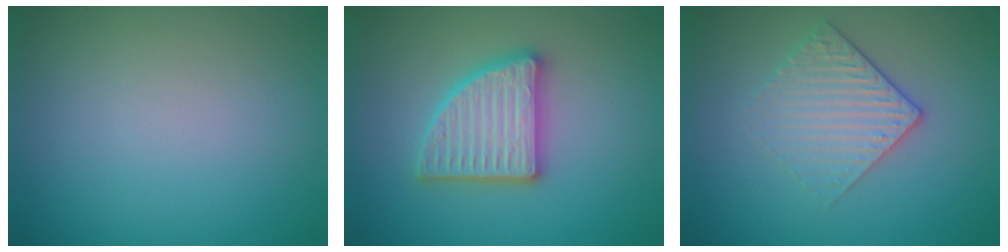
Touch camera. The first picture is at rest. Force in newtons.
{"total": 5.0, "press": 5.0, "slide": 0.7}
{"total": 3.0, "press": 2.6, "slide": 1.4}